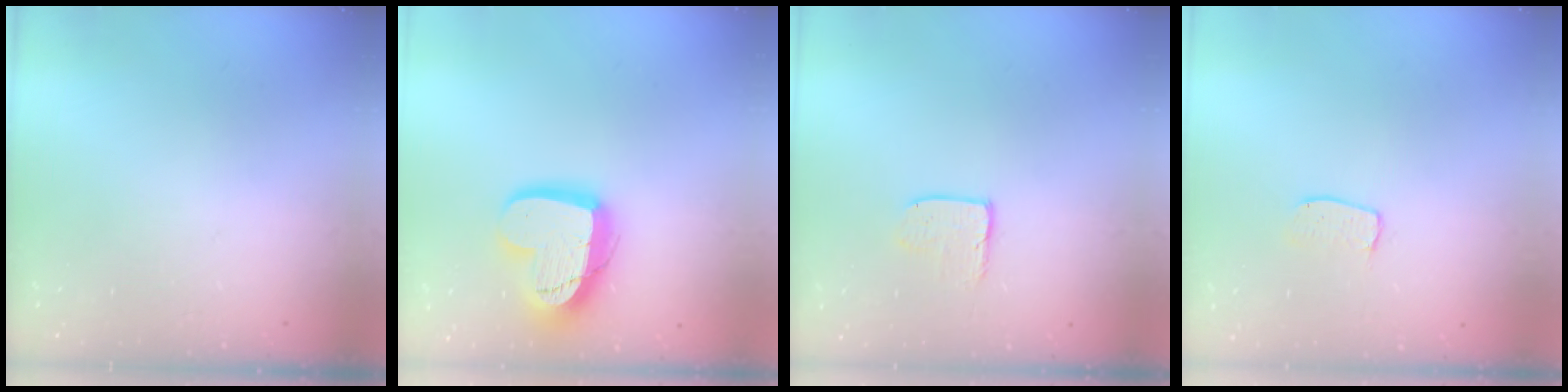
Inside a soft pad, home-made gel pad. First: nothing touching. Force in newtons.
{"total": 16.4, "press": 16.3, "slide": 1.4}
{"total": 3.8, "press": 3.8, "slide": 0.3}
{"total": 4.8, "press": 4.8, "slide": 0.3}